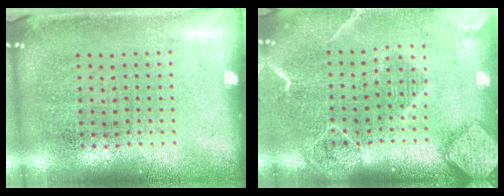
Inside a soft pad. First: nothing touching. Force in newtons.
{"total": 2.0, "press": 1.8, "slide": 0.8}